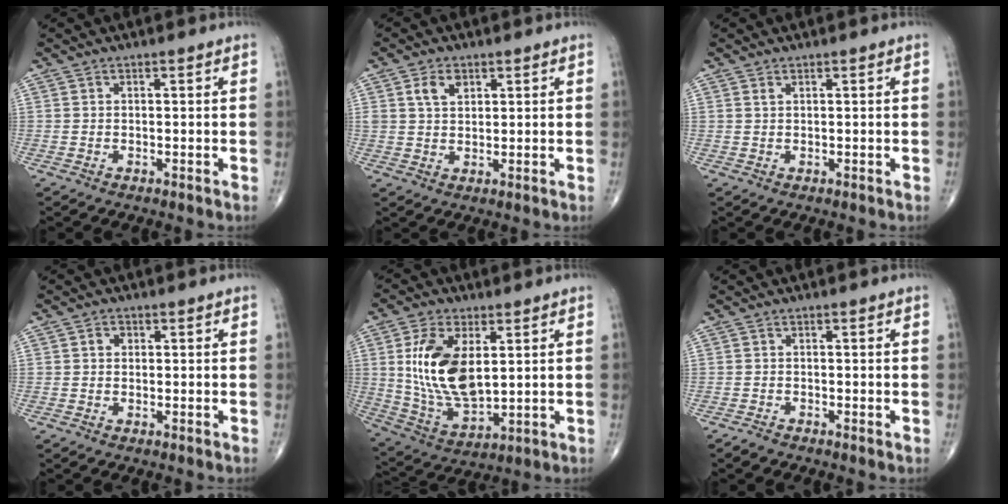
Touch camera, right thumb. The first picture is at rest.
{"total": 4.1, "force": [1.9, 2.7, 2.5], "torque": [-0.036, -0.007, 0.037]}
{"total": 0.6, "force": [0.4, 0.2, 0.3], "torque": [-0.007, 0.002, 0.010]}
{"total": 1.5, "force": [0.3, 1.3, 0.7], "torque": [-0.003, 0.003, 0.003]}
{"total": 15.9, "force": [3.2, 8.5, 13.1], "torque": [-0.242, -0.019, 0.072]}
{"total": 0.9, "force": [-0.7, 0.4, 0.6], "torque": [-0.014, -0.004, -0.016]}